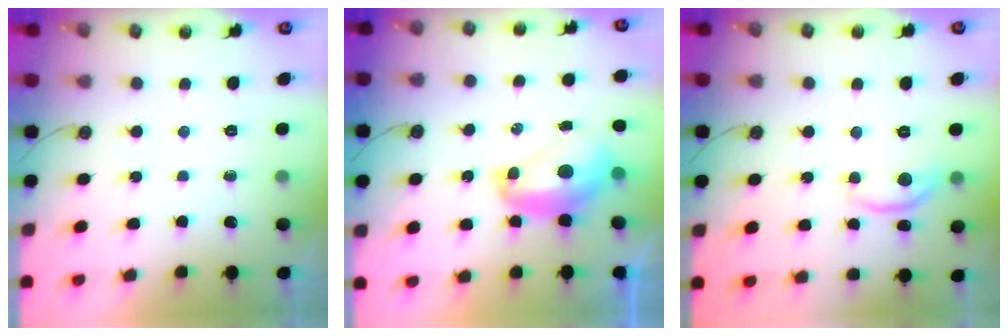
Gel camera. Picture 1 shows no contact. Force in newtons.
{"total": 3.0, "press": 2.9, "slide": 0.5}
{"total": 5.7, "press": 5.7, "slide": 0.5}